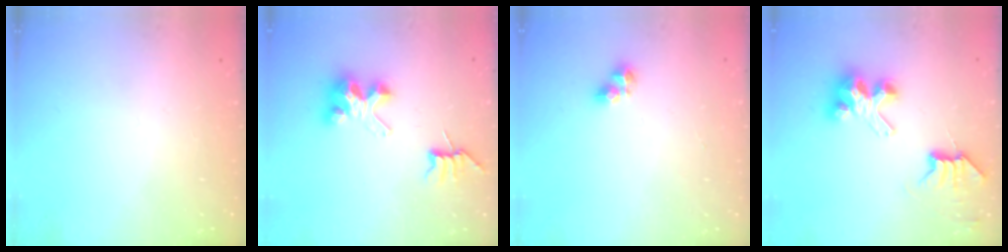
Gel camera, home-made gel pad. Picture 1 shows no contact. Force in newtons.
{"total": 7.8, "press": 7.8, "slide": 0.5}
{"total": 6.7, "press": 6.7, "slide": 0.8}
{"total": 7.4, "press": 7.4, "slide": 0.2}